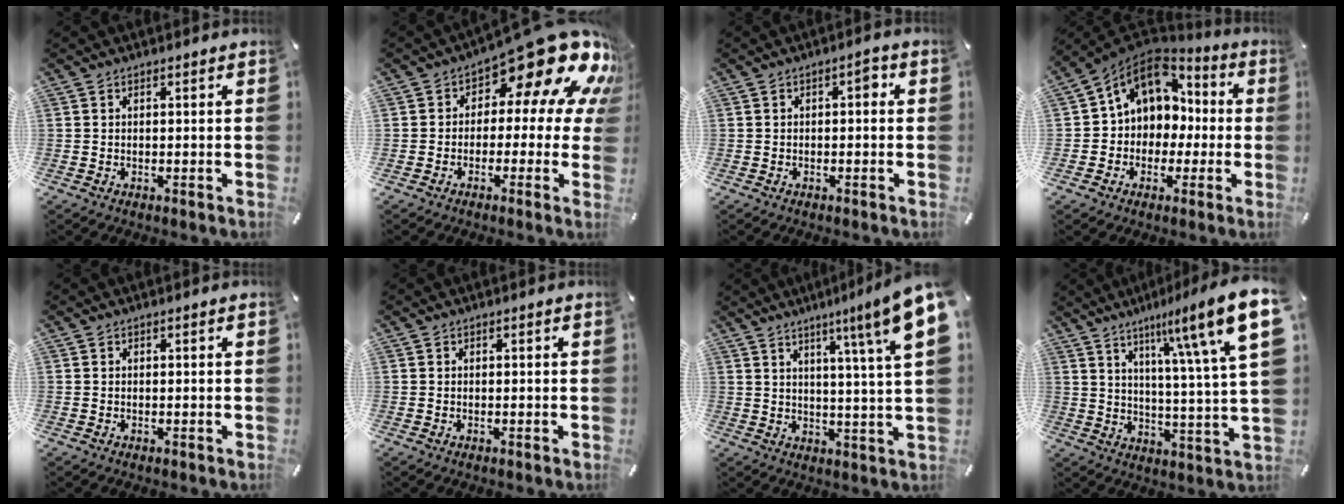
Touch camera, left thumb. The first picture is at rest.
{"total": 17.5, "force": [9.9, 8.4, 11.7], "torque": [-0.162, -0.073, 0.164]}
{"total": 2.5, "force": [-0.1, 1.1, 2.2], "torque": [-0.030, 0.006, -0.009]}
{"total": 11.4, "force": [3.3, 10.0, 4.4], "torque": [-0.082, -0.013, 0.070]}
{"total": 0.0}
{"total": 0.0}
{"total": 12.8, "force": [6.7, 0.1, 10.9], "torque": [-0.169, -0.045, 0.098]}
{"total": 19.0, "force": [9.7, 3.1, 16.0], "torque": [-0.236, -0.054, 0.140]}